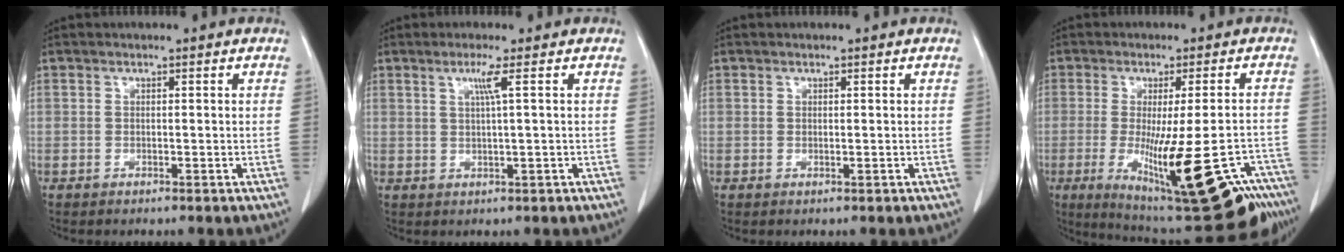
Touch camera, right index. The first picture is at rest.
{"total": 2.8, "force": [1.0, -0.8, 2.5], "torque": [-0.051, -0.005, 0.021]}
{"total": 0.0}
{"total": 23.6, "force": [-13.1, 4.1, 19.2], "torque": [-0.207, -0.024, -0.180]}